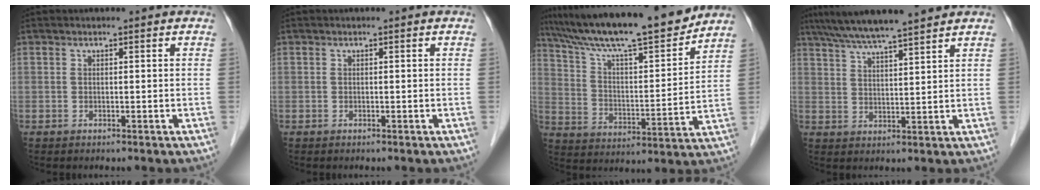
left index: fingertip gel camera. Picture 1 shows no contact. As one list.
[{"total": 0.0}, {"total": 18.8, "force": [16.3, 1.3, 9.4], "torque": [-0.157, -0.001, 0.261]}, {"total": 10.3, "force": [8.7, -0.2, 5.6], "torque": [-0.096, 0.019, 0.135]}]